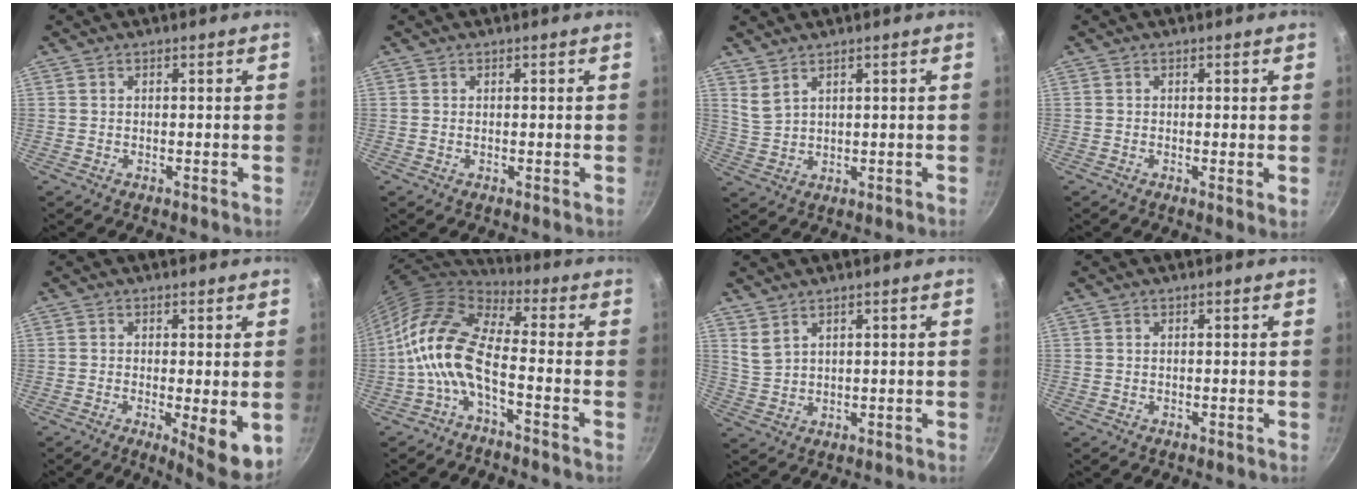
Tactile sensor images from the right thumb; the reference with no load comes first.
{"total": 0.0}
{"total": 3.2, "force": [2.5, 1.4, 1.5], "torque": [-0.026, -0.014, 0.061]}
{"total": 1.3, "force": [0.1, 0.4, 1.2], "torque": [-0.019, -0.009, -0.004]}
{"total": 8.0, "force": [-1.2, 2.2, 7.6], "torque": [-0.098, -0.016, -0.011]}
{"total": 12.4, "force": [-3.3, 5.2, 10.7], "torque": [-0.215, 0.039, -0.079]}
{"total": 3.2, "force": [2.4, 1.6, 1.4], "torque": [-0.023, -0.012, 0.057]}
{"total": 0.0}